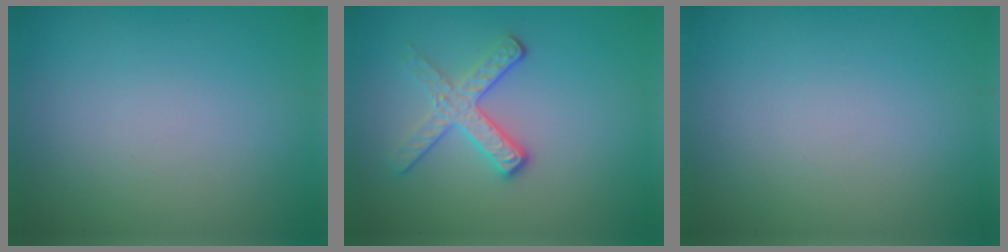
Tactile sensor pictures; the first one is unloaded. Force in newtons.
{"total": 2.9, "press": 2.6, "slide": 1.3}
{"total": 0.0}